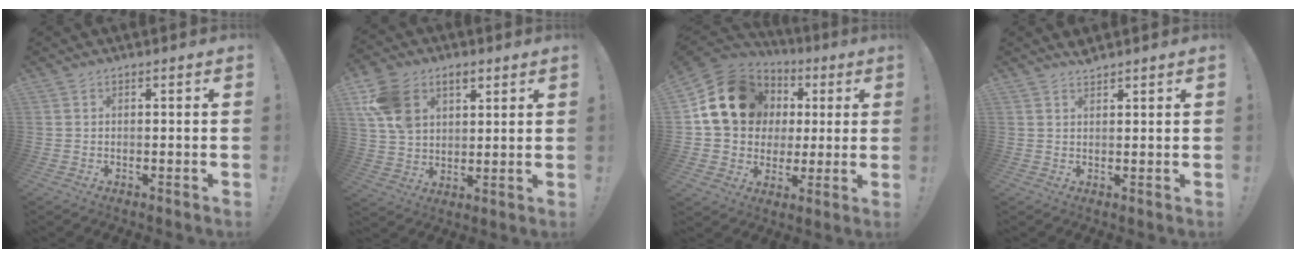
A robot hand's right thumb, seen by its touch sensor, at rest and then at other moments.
{"total": 14.1, "force": [6.2, 10.1, 7.5], "torque": [-0.133, -0.022, 0.123]}
{"total": 19.0, "force": [5.3, 15.7, 9.4], "torque": [-0.127, -0.007, 0.123]}
{"total": 1.9, "force": [1.8, 0.2, 0.5], "torque": [-0.010, -0.011, 0.033]}